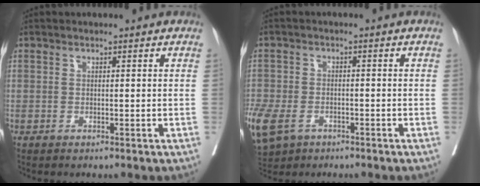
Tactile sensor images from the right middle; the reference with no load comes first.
{"total": 17.4, "force": [-8.6, 12.2, 9.0], "torque": [-0.297, -0.029, -0.139]}